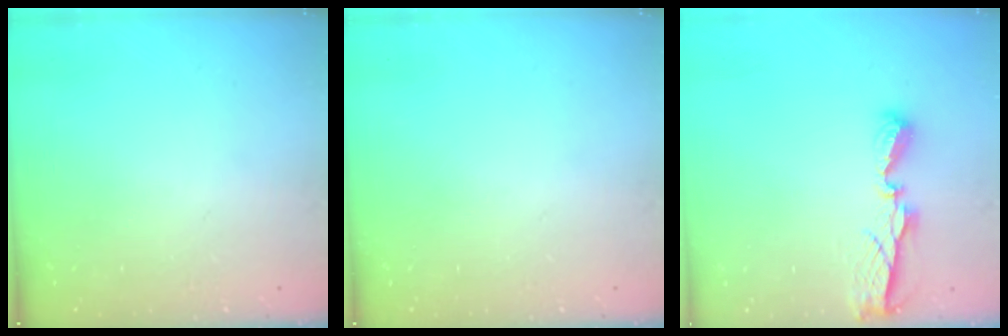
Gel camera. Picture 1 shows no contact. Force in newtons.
{"total": 0.0}
{"total": 6.9, "press": 6.9, "slide": 0.6}